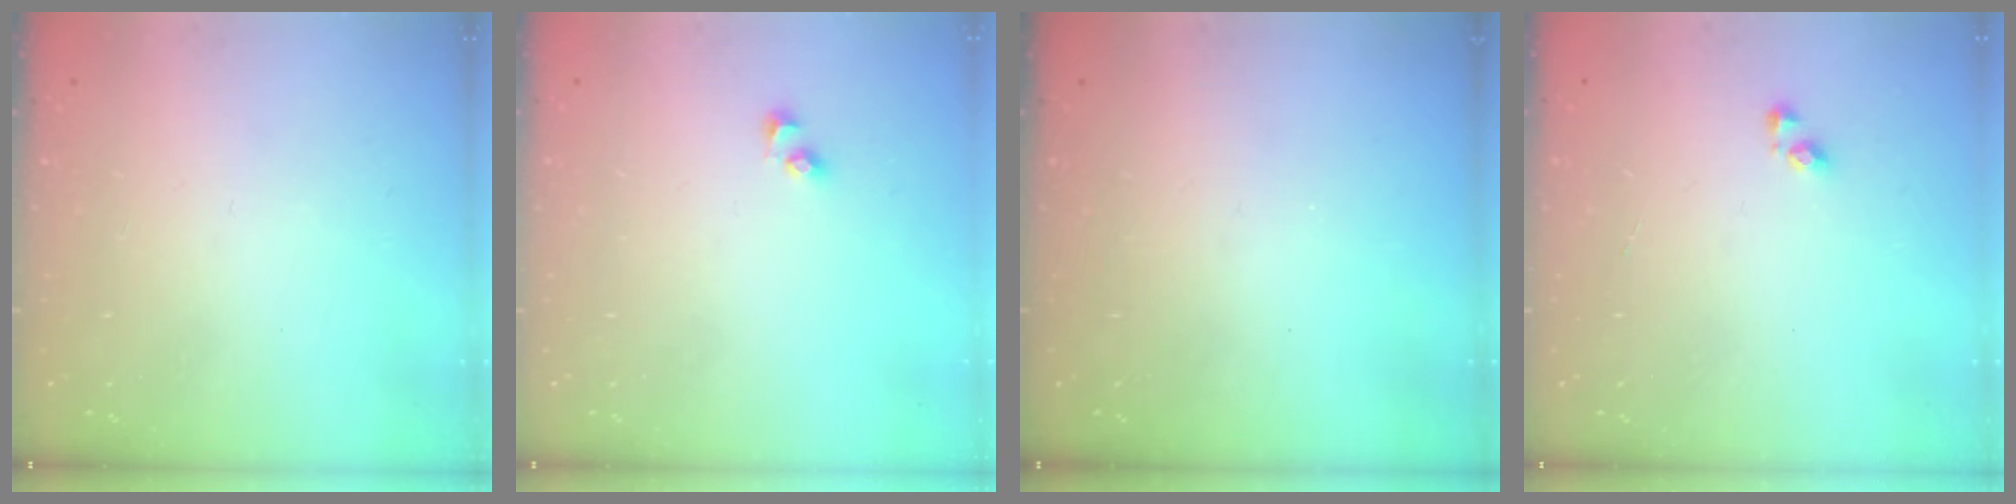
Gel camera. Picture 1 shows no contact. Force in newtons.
{"total": 2.5, "press": 2.5, "slide": 0.3}
{"total": 0.0}
{"total": 3.4, "press": 3.4, "slide": 0.3}